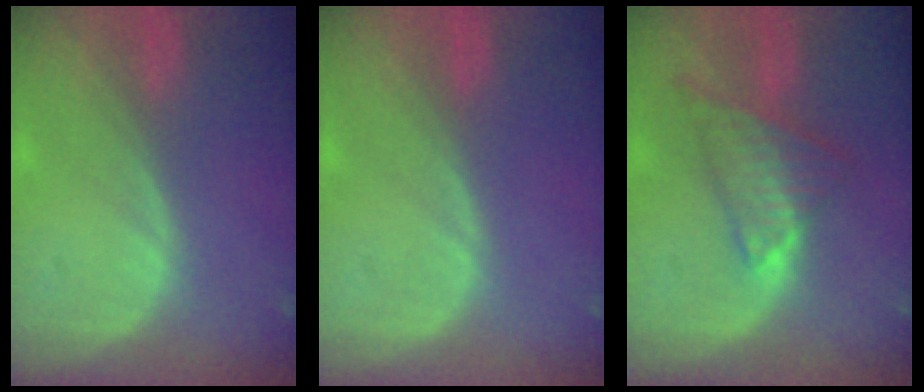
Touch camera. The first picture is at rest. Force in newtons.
{"total": 0.0}
{"total": 7.6, "press": 6.4, "slide": 4.0}